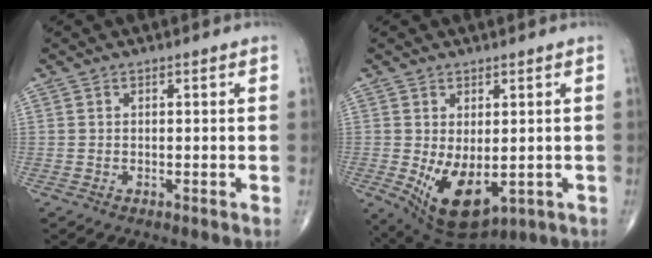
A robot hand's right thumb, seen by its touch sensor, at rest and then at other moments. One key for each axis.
{"total": 11.0, "fx": -1.9, "fy": 6.0, "fz": 9.0, "tx": -0.139, "ty": -0.012, "tz": -0.005}